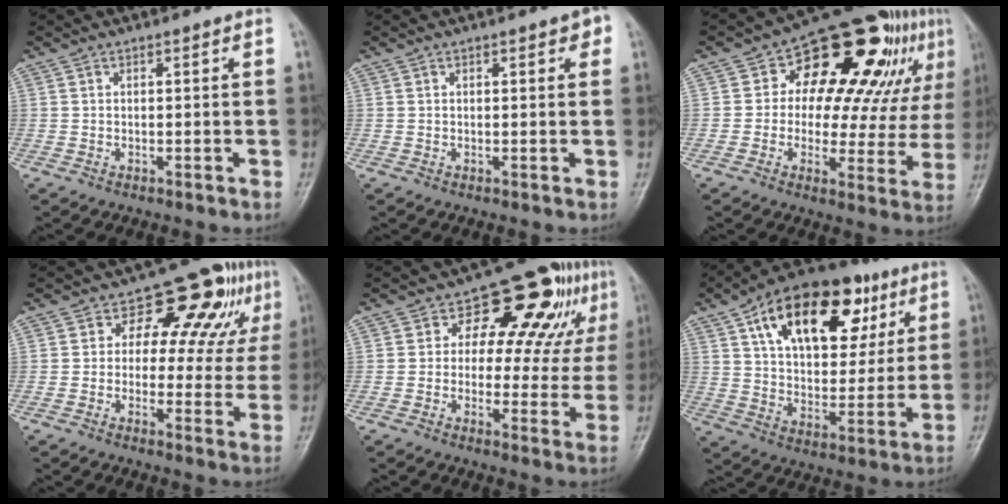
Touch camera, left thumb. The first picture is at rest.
{"total": 2.3, "force": [1.0, 1.1, 1.7], "torque": [-0.010, 0.001, 0.008]}
{"total": 22.7, "force": [8.6, 12.2, 17.1], "torque": [-0.172, 0.015, 0.117]}
{"total": 13.6, "force": [5.8, 7.9, 9.4], "torque": [-0.062, -0.001, 0.070]}
{"total": 15.8, "force": [6.6, 9.0, 11.3], "torque": [-0.082, -0.001, 0.082]}
{"total": 25.0, "force": [11.4, 13.8, 17.6], "torque": [-0.238, 0.002, 0.181]}